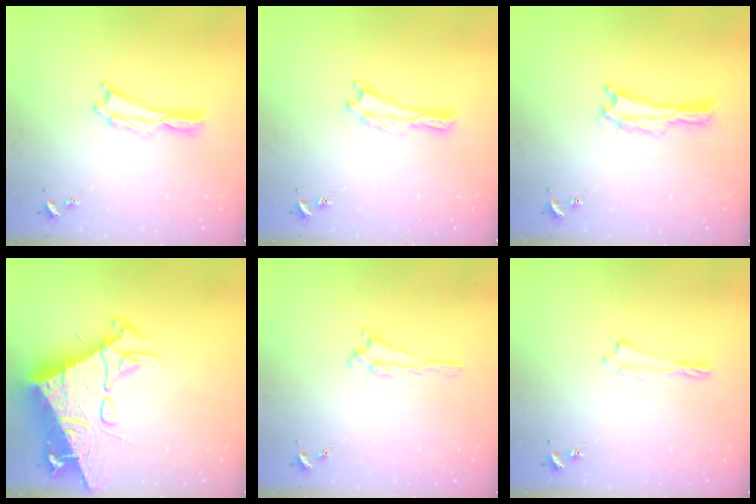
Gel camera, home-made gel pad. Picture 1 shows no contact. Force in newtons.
{"total": 0.0}
{"total": 0.0}
{"total": 15.2, "press": 15.0, "slide": 1.9}
{"total": 0.7, "press": 0.7, "slide": 0.2}
{"total": 0.0}